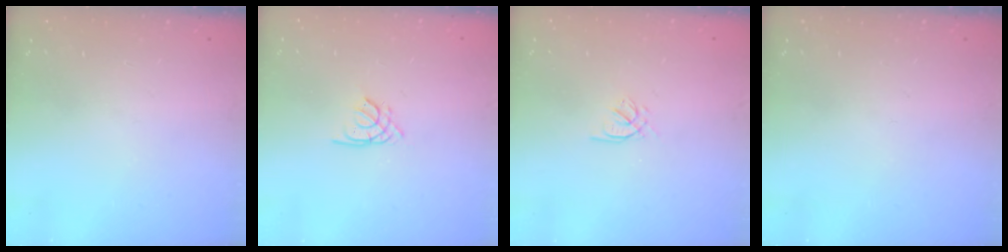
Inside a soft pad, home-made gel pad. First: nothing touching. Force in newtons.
{"total": 1.4, "press": 1.4, "slide": 0.3}
{"total": 2.1, "press": 2.0, "slide": 0.5}
{"total": 0.0}